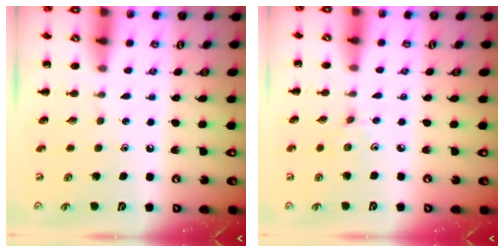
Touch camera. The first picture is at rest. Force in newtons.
{"total": 2.5, "press": 2.3, "slide": 0.9}